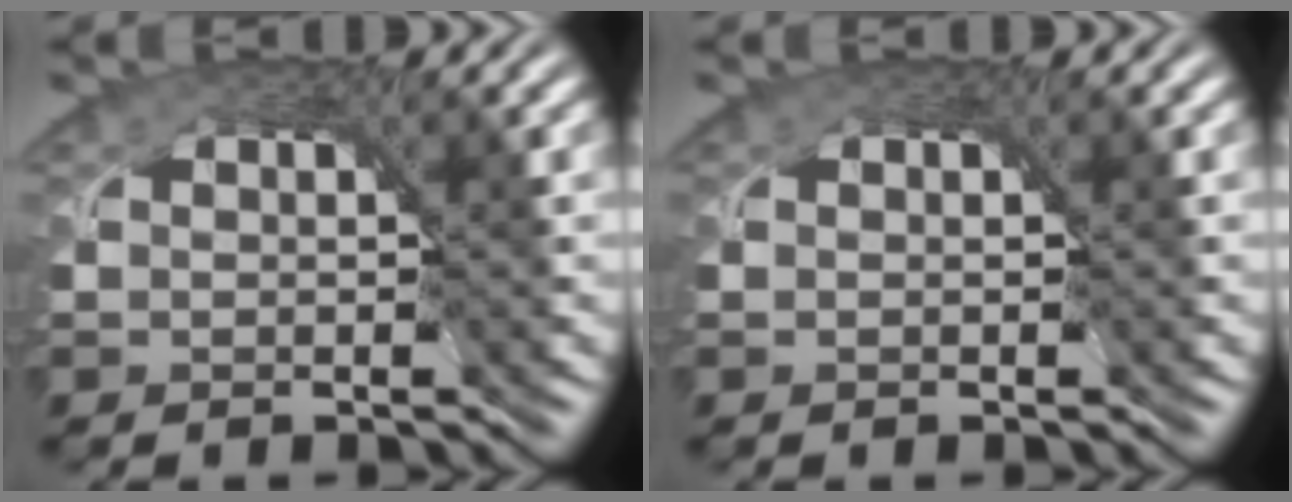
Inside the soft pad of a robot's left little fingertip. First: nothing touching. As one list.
[{"total": 0.0}]